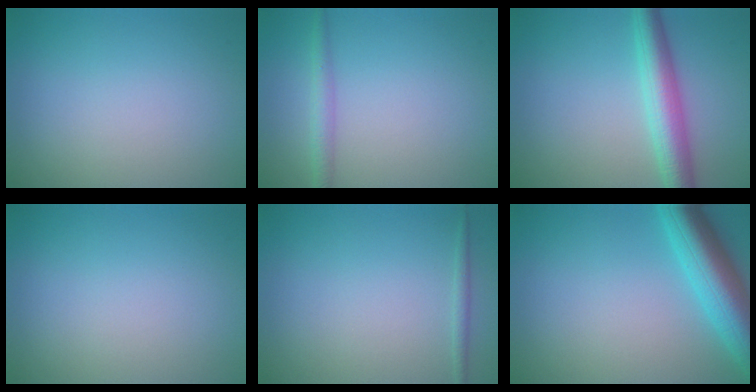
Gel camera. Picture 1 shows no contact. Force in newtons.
{"total": 1.8, "press": 1.8, "slide": 0.1}
{"total": 4.7, "press": 4.7, "slide": 0.0}
{"total": 0.0}
{"total": 0.8, "press": 0.8, "slide": 0.1}
{"total": 6.8, "press": 6.8, "slide": 0.4}